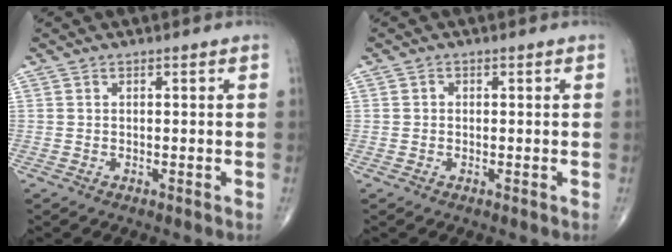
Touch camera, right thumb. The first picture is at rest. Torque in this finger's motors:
{"motor_torque": [-0.43, -0.20, -0.07, -0.09, -0.02]}